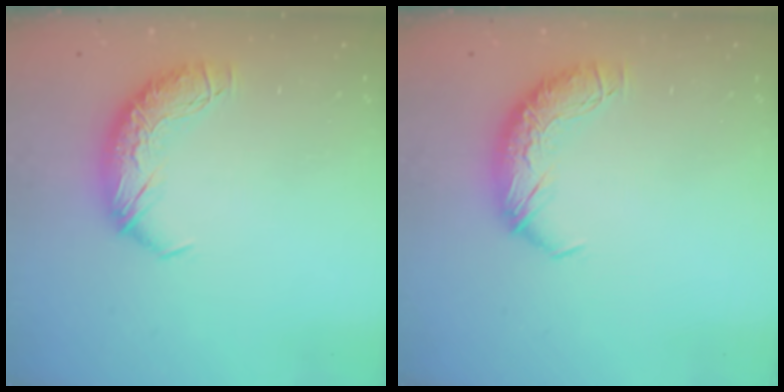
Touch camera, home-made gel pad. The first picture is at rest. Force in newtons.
{"total": 0.0}